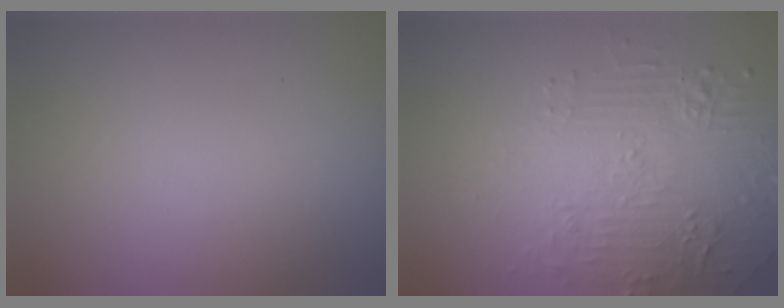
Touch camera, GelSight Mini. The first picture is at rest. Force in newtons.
{"total": 4.9, "press": 3.7, "slide": 3.2}